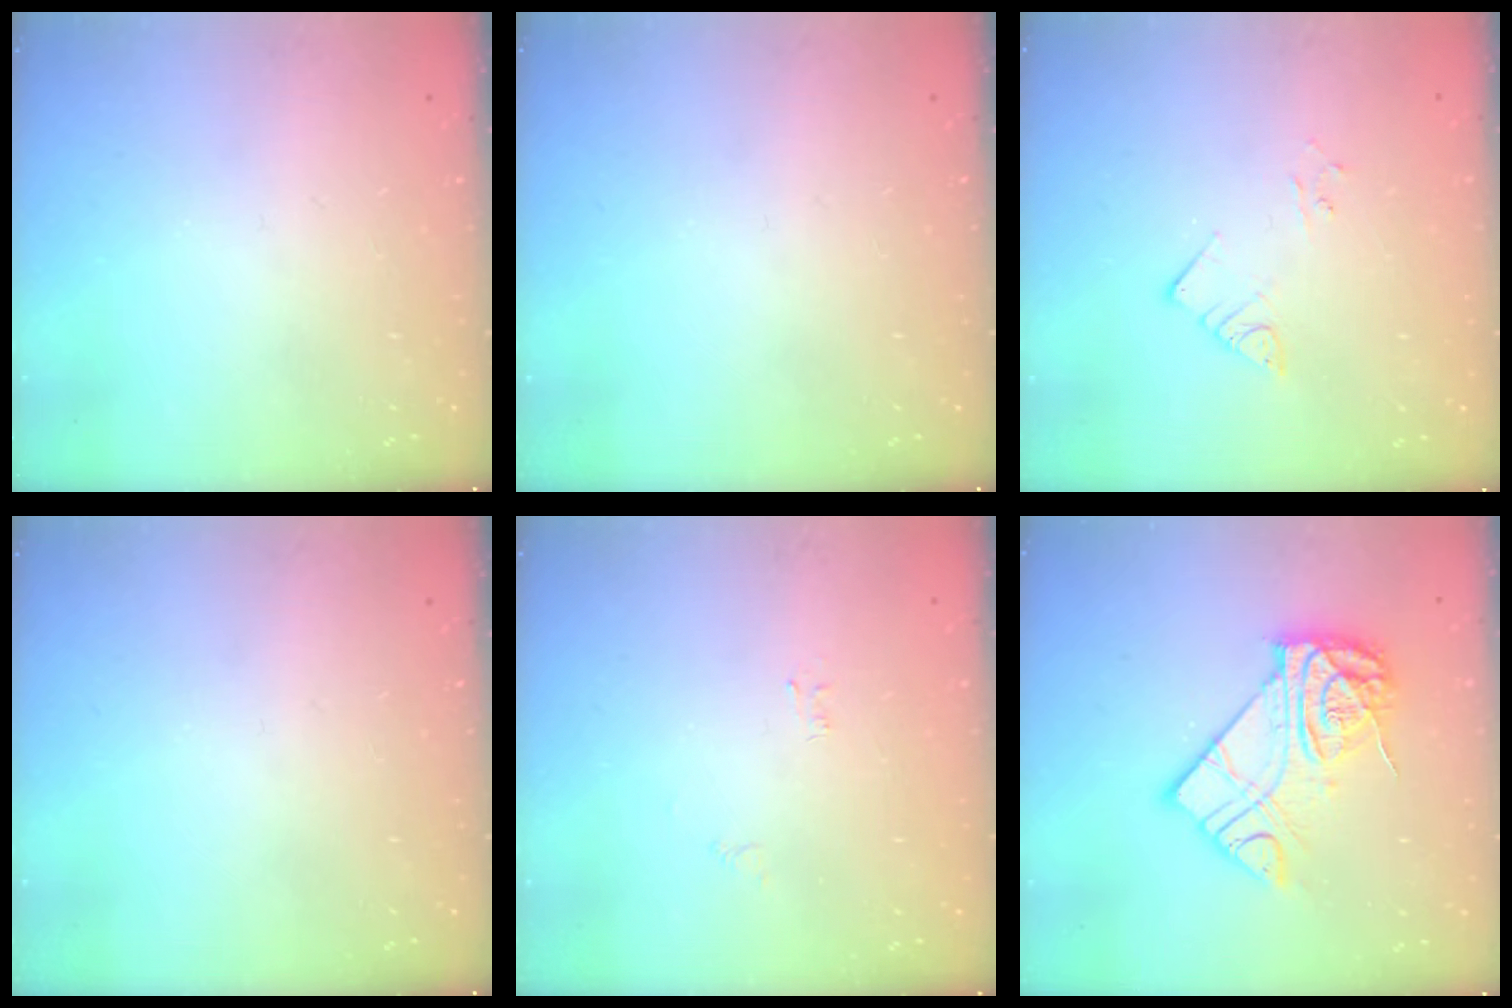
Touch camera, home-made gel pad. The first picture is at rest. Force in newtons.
{"total": 0.0}
{"total": 3.6, "press": 3.6, "slide": 0.3}
{"total": 0.0}
{"total": 2.5, "press": 2.5, "slide": 0.3}
{"total": 14.7, "press": 14.7, "slide": 1.3}